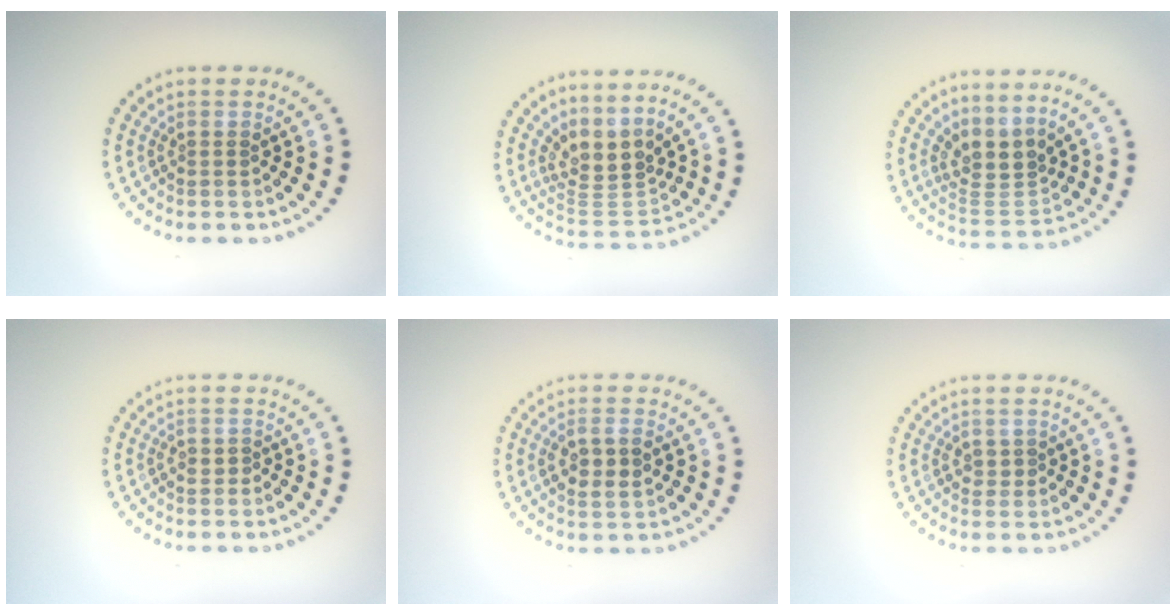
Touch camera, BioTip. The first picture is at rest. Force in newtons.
{"total": 3.7, "press": 2.7, "slide": 2.4}
{"total": 3.5, "press": 2.6, "slide": 2.3}
{"total": 0.6, "press": 0.6, "slide": 0.3}
{"total": 3.0, "press": 2.9, "slide": 0.6}
{"total": 0.7, "press": 0.7, "slide": 0.2}